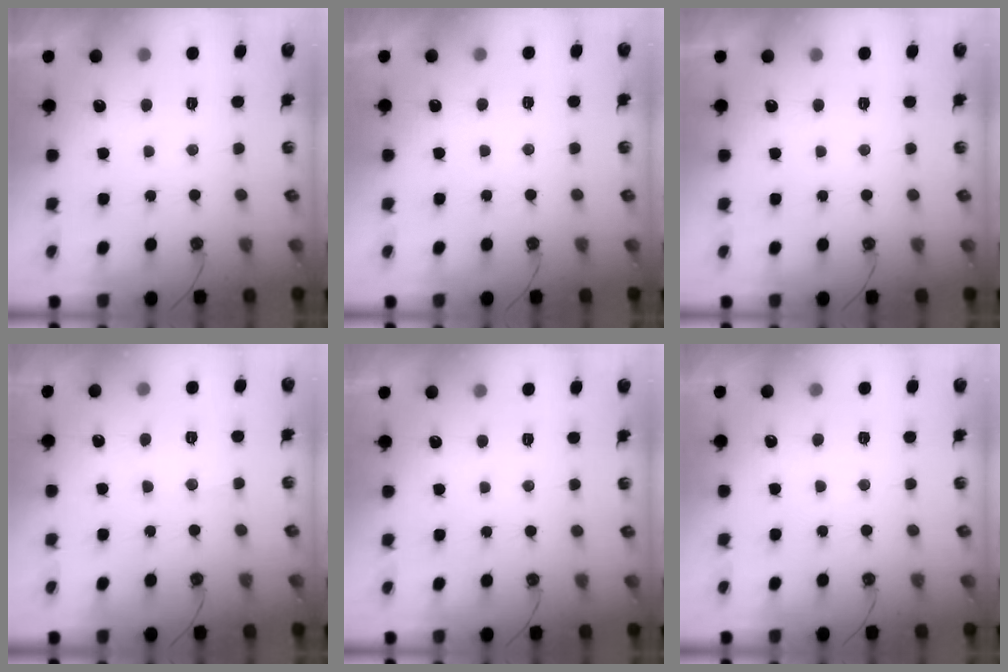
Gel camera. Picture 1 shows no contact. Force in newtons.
{"total": 3.1, "press": 3.1, "slide": 0.5}
{"total": 0.0}
{"total": 6.1, "press": 6.1, "slide": 0.4}
{"total": 0.0}
{"total": 2.1, "press": 2.1, "slide": 0.3}